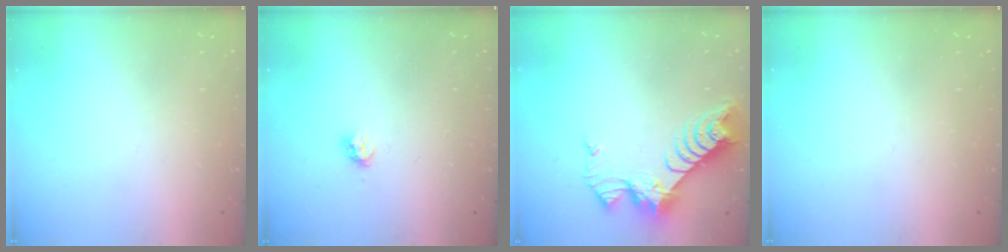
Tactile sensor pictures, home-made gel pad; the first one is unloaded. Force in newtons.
{"total": 2.8, "press": 2.8, "slide": 0.2}
{"total": 8.7, "press": 8.7, "slide": 0.9}
{"total": 0.0}